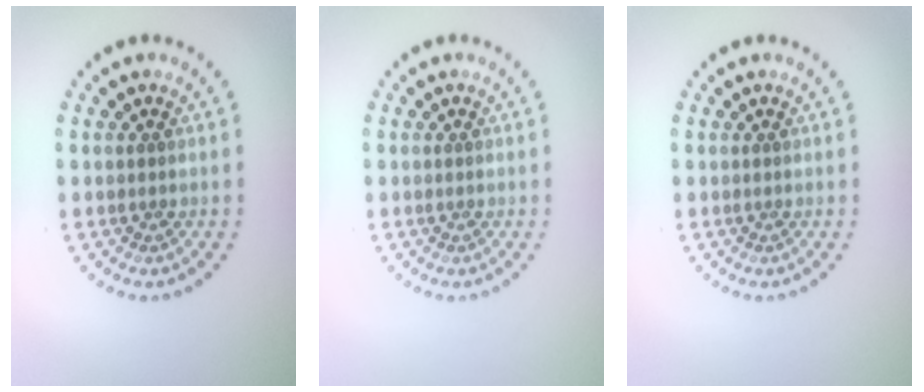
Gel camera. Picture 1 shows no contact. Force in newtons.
{"total": 0.0}
{"total": 0.0}